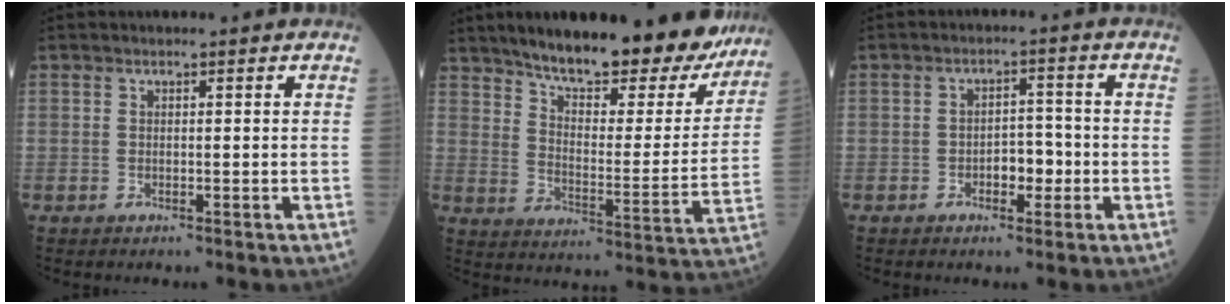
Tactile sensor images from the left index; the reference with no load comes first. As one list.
[{"total": 23.8, "force": [19.9, 5.7, 11.7], "torque": [-0.161, -0.024, 0.261]}, {"total": 3.9, "force": [-1.5, 2.0, 3.0], "torque": [-0.039, 0.006, -0.027]}]